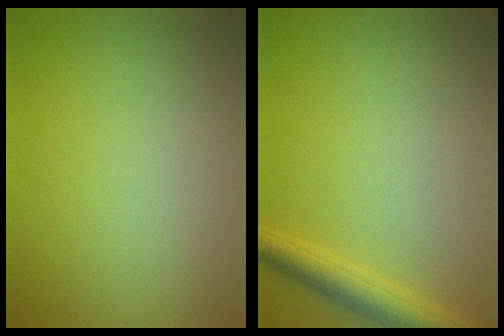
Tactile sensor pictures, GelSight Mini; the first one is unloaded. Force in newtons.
{"total": 3.2, "press": 3.2, "slide": 0.2}